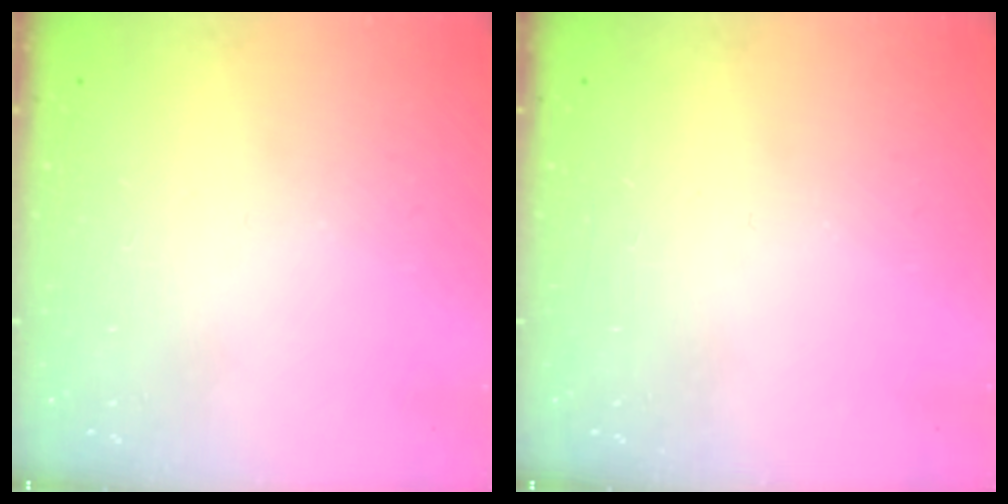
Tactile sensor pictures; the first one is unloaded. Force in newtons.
{"total": 0.0}